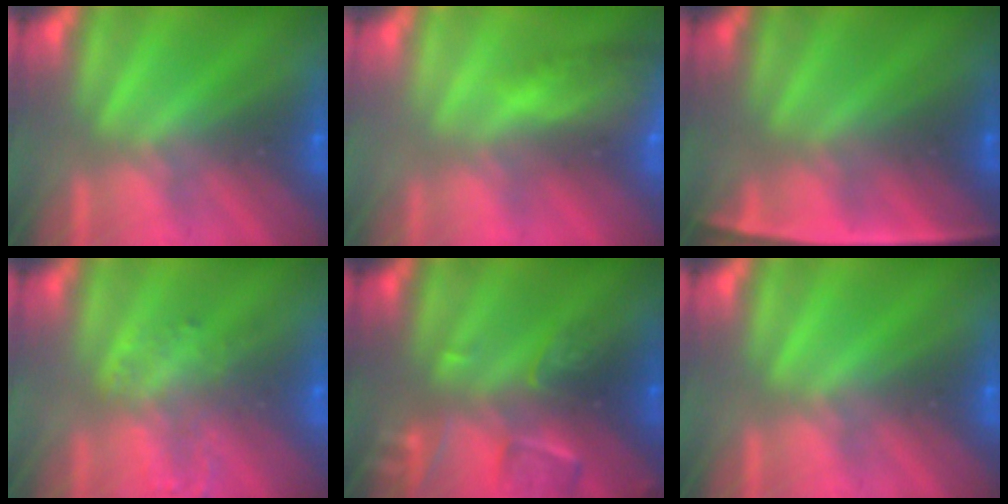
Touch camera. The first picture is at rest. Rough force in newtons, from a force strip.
{"total": 7.0}
{"total": 2.4}
{"total": 1.4}
{"total": 2.5}
{"total": 0.0}